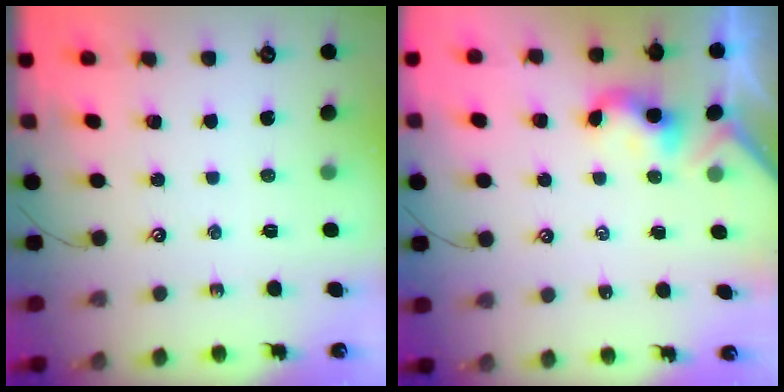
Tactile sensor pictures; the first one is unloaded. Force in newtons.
{"total": 2.2, "press": 2.2, "slide": 0.2}